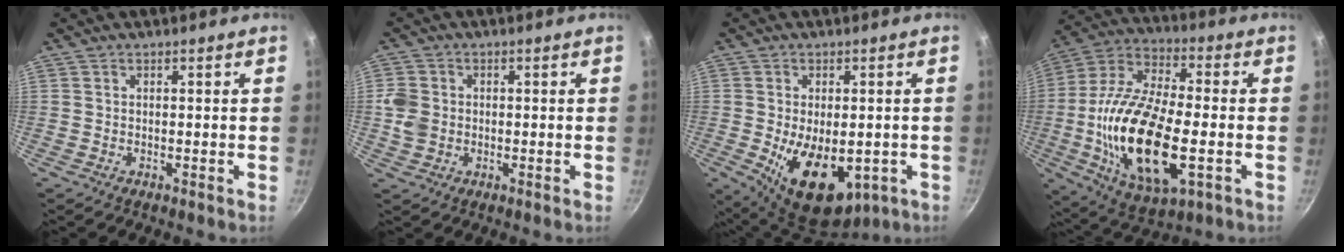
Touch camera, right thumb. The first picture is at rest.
{"total": 4.9, "force": [-0.3, 4.2, 2.5], "torque": [-0.041, 0.005, -0.008]}
{"total": 14.6, "force": [-3.4, 8.5, 11.4], "torque": [-0.149, -0.015, -0.029]}
{"total": 24.1, "force": [-4.3, 10.6, 21.2], "torque": [-0.408, 0.013, -0.084]}